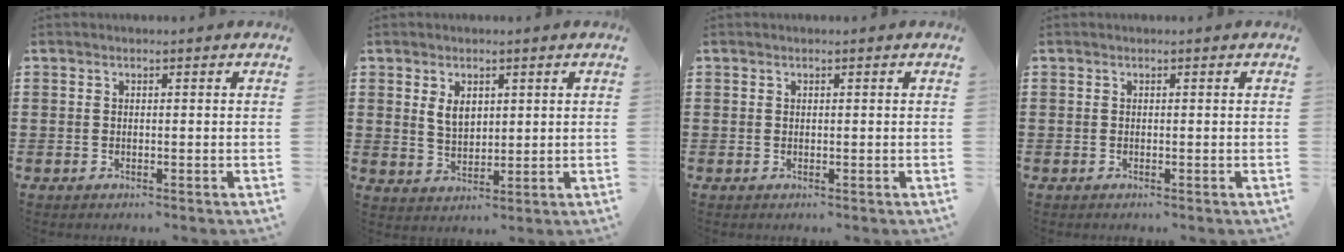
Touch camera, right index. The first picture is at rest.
{"total": 3.7, "force": [1.5, 2.3, 2.4], "torque": [-0.046, 0.005, 0.026]}
{"total": 0.0}
{"total": 0.0}